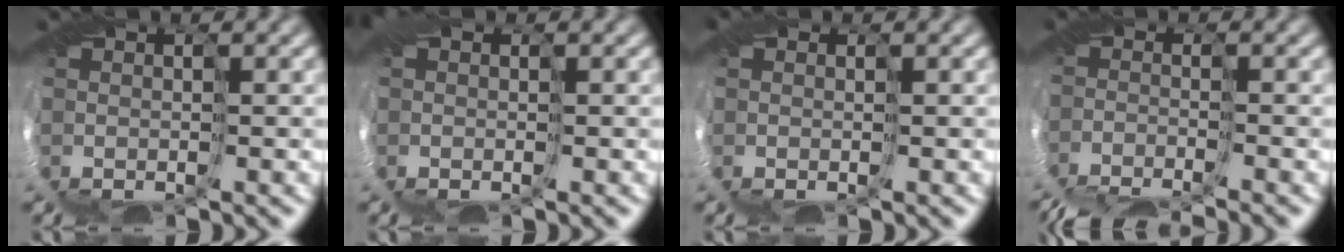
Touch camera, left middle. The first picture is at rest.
{"total": 0.0}
{"total": 0.0}
{"total": 8.3, "force": [-8.3, -0.1, 0.6], "torque": [-0.025, -0.031, -0.113]}